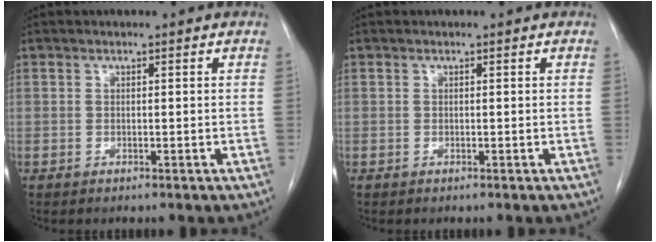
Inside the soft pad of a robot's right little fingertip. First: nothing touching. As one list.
[{"total": 0.0}]